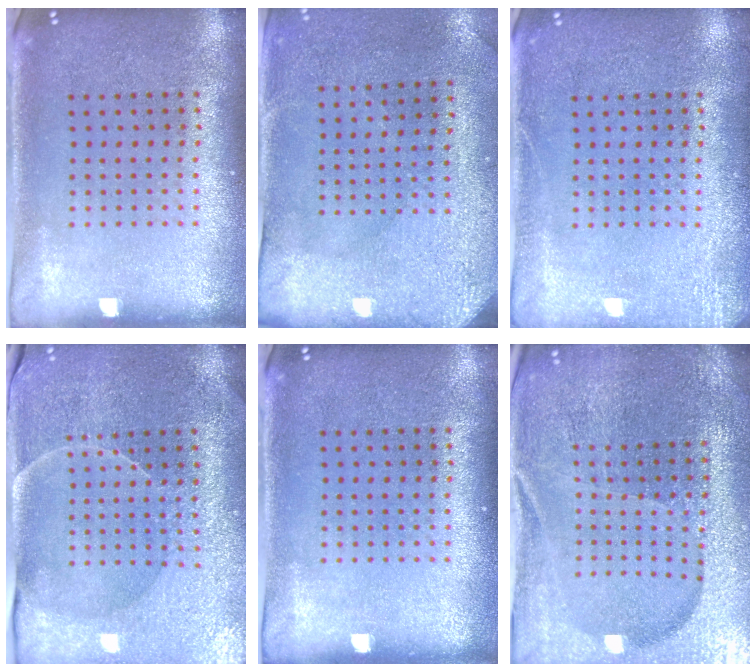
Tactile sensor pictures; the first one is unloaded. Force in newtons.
{"total": 3.0, "press": 2.5, "slide": 1.7}
{"total": 2.3, "press": 2.3, "slide": 0.4}
{"total": 3.7, "press": 3.6, "slide": 1.0}
{"total": 0.0}
{"total": 4.5, "press": 4.4, "slide": 1.3}